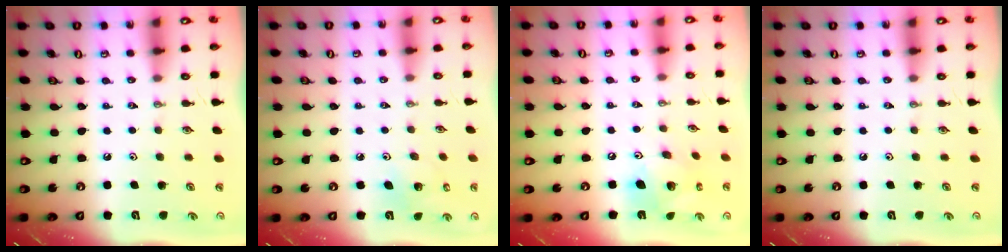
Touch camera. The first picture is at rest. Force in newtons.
{"total": 4.1, "press": 4.1, "slide": 0.3}
{"total": 12.5, "press": 12.5, "slide": 1.0}
{"total": 0.0}